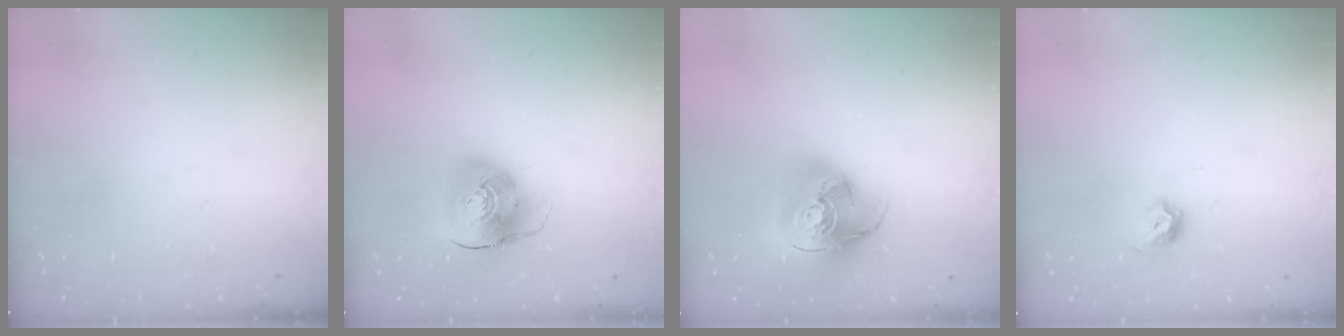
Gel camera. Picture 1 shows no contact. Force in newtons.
{"total": 11.4, "press": 11.3, "slide": 1.8}
{"total": 19.0, "press": 18.8, "slide": 2.5}
{"total": 4.9, "press": 4.8, "slide": 0.9}